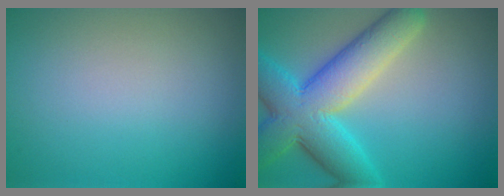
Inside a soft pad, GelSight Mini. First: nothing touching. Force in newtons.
{"total": 9.4, "press": 9.4, "slide": 0.3}